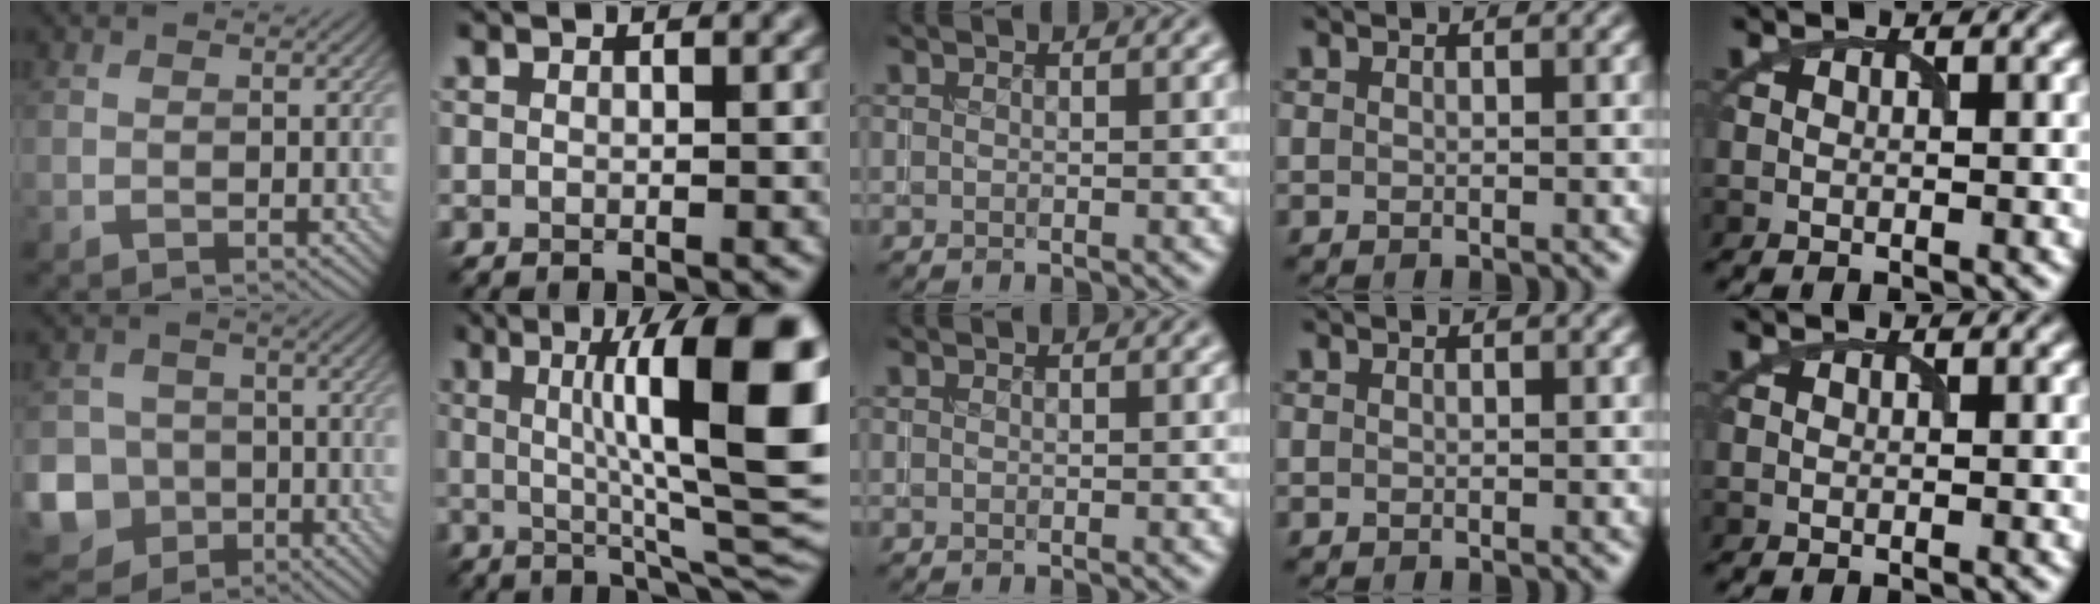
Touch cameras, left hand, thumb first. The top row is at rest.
{"thumb": {"total": 12.2, "force": [-5.1, 10.6, 3.2], "torque": [-0.113, -0.044, -0.108]}, "index": {"total": 14.6, "force": [2.4, 3.5, 14.0], "torque": [-0.166, 0.003, 0.035]}}